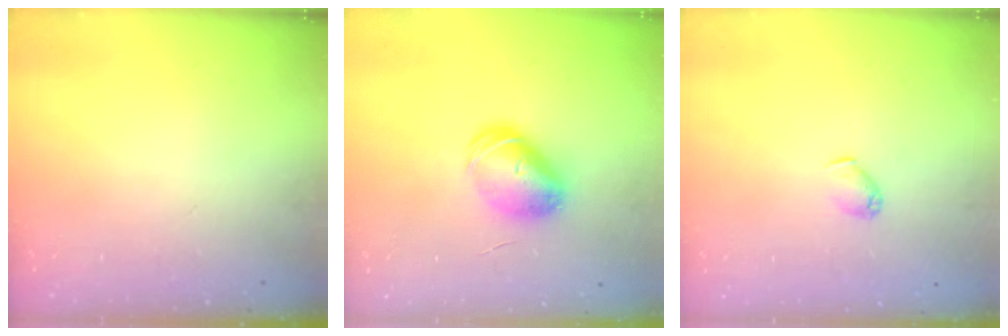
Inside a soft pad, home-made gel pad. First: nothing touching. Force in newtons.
{"total": 7.8, "press": 7.8, "slide": 0.2}
{"total": 3.7, "press": 3.7, "slide": 0.7}